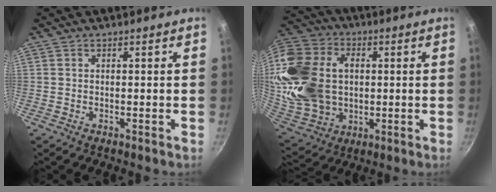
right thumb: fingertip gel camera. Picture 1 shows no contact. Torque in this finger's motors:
{"motor_torque": [0.82, 2.35, 0.60, 0.51, 0.55]}